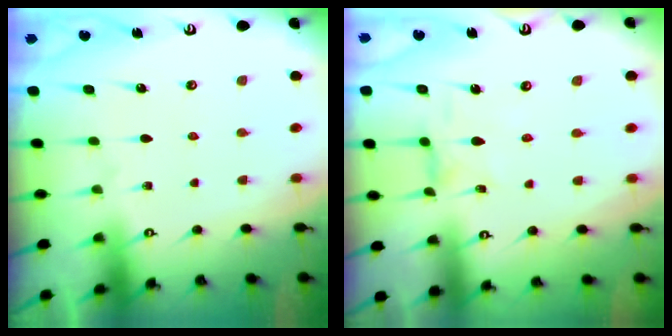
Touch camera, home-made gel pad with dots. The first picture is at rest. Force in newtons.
{"total": 2.8, "press": 2.8, "slide": 0.4}